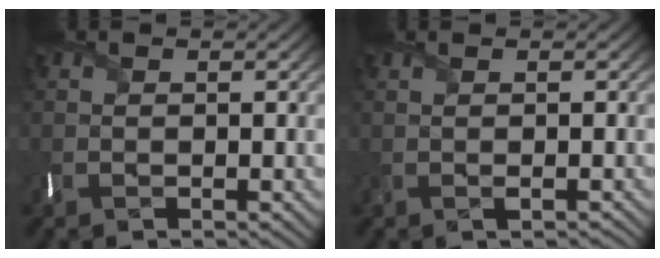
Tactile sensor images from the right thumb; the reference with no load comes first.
{"total": 0.8, "force": [0.0, 0.0, 0.8], "torque": [-0.021, 0.003, -0.001]}